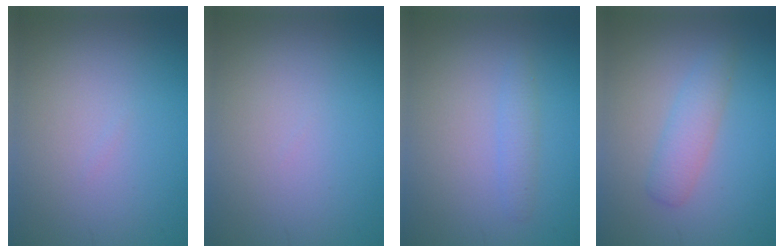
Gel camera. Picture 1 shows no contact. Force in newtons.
{"total": 0.0}
{"total": 1.3, "press": 1.3, "slide": 0.0}
{"total": 2.4, "press": 2.4, "slide": 0.0}